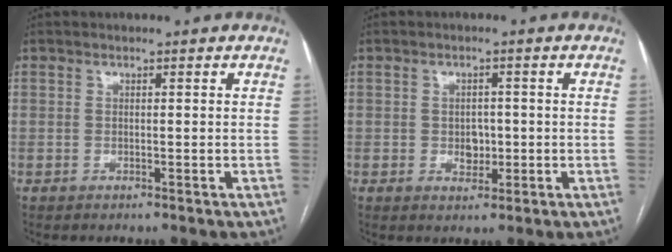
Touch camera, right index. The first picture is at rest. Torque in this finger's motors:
{"motor_torque": [0.23, 0.19, 0.13, 0.03]}